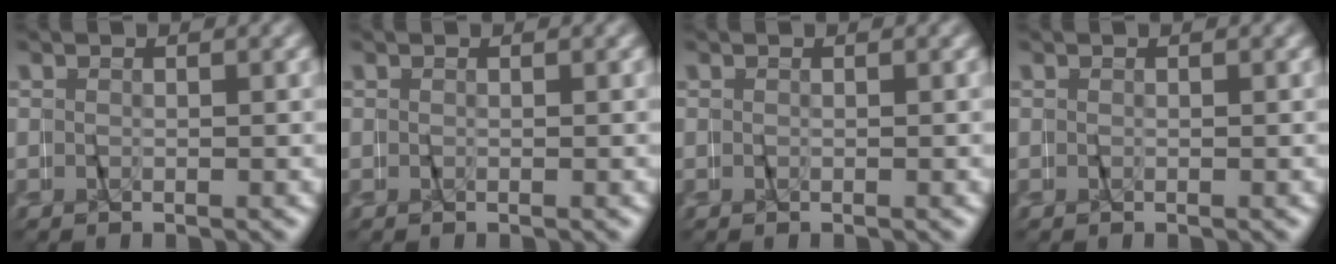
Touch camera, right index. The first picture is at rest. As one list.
[{"total": 0.0}, {"total": 0.0}, {"total": 0.0}]